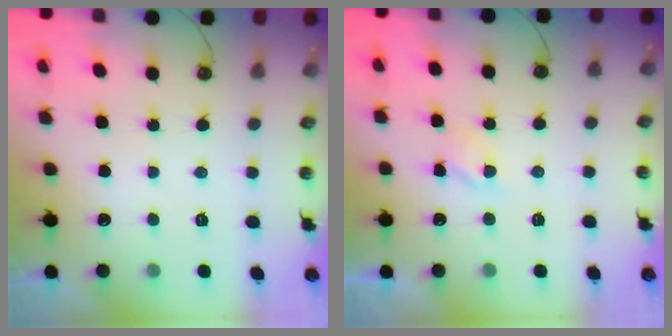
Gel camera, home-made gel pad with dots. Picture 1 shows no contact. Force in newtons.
{"total": 2.2, "press": 2.1, "slide": 0.4}